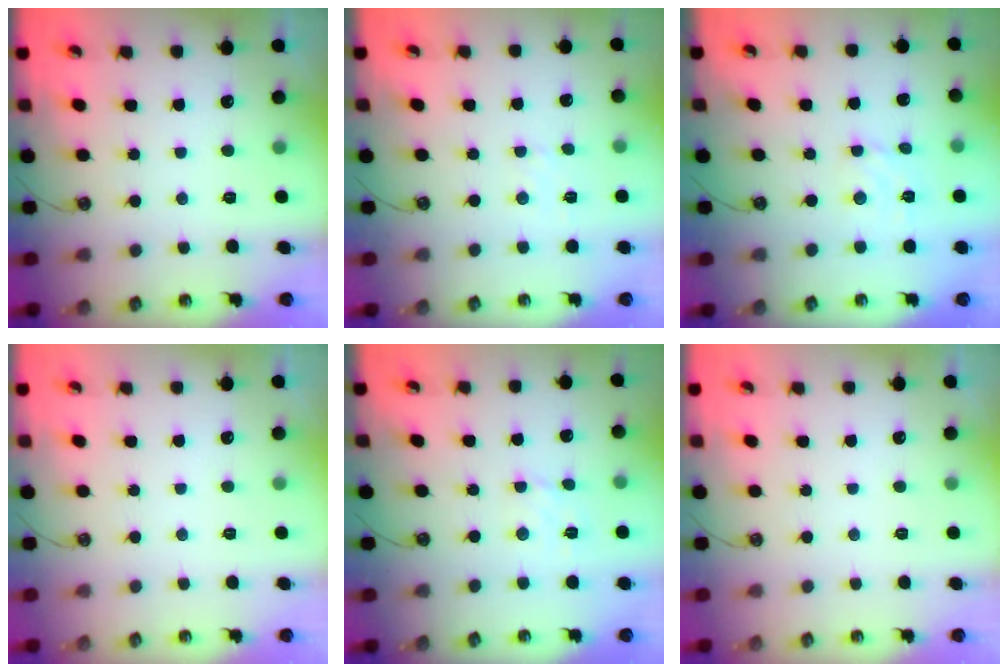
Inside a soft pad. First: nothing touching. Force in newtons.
{"total": 2.2, "press": 2.2, "slide": 0.3}
{"total": 2.9, "press": 2.9, "slide": 0.3}
{"total": 0.0}
{"total": 2.8, "press": 2.7, "slide": 0.6}
{"total": 0.0}